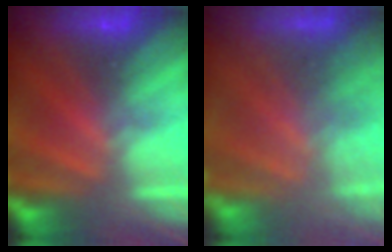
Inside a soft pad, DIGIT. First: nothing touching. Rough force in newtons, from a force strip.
{"total": 7.7}